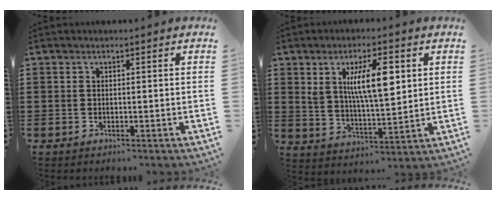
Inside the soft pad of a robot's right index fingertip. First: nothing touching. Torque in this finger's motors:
{"motor_torque": [0.94, -0.20, 0.73, 0.21]}